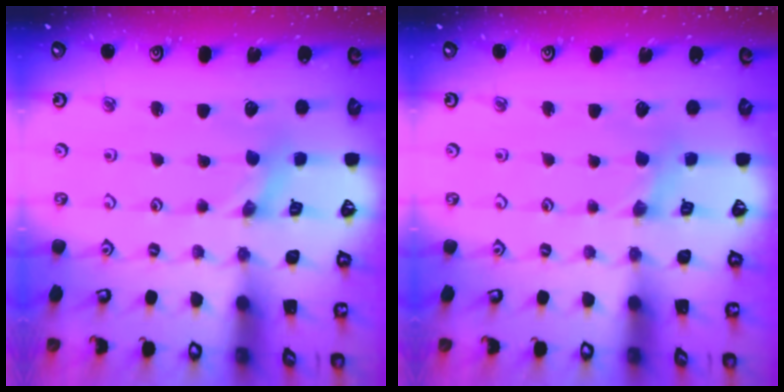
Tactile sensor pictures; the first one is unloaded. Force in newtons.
{"total": 1.4, "press": 1.4, "slide": 0.3}